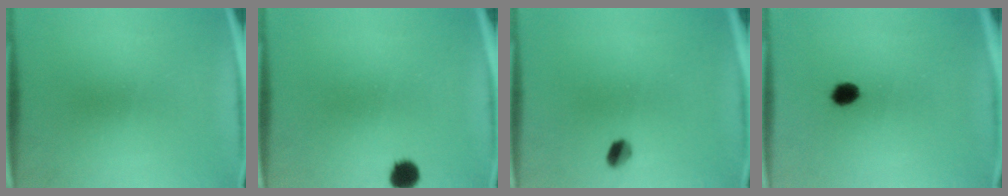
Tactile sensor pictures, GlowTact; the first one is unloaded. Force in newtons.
{"total": 3.9}
{"total": 2.7}
{"total": 4.1}